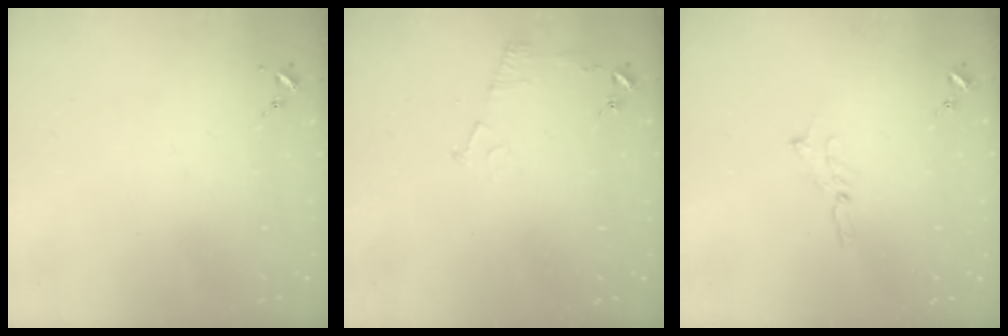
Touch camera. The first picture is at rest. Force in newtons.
{"total": 6.1, "press": 6.1, "slide": 0.7}
{"total": 3.5, "press": 3.5, "slide": 0.1}